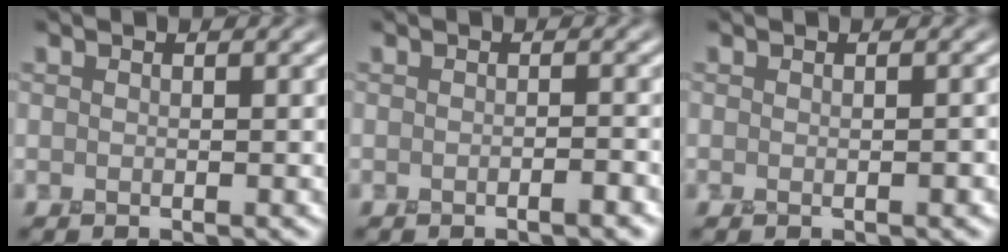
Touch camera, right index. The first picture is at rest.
{"total": 1.4, "force": [-0.7, 0.4, 1.1], "torque": [-0.006, 0.006, -0.013]}
{"total": 0.7, "force": [-0.3, 0.2, 0.7], "torque": [-0.009, 0.002, -0.004]}